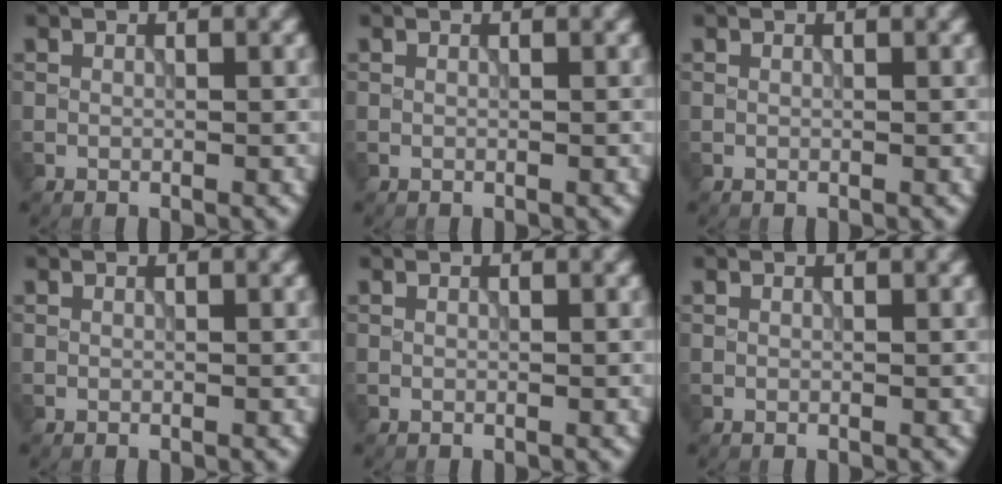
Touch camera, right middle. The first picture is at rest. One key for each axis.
{"total": 0.0}
{"total": 0.0}
{"total": 0.0}
{"total": 0.0}
{"total": 0.0}